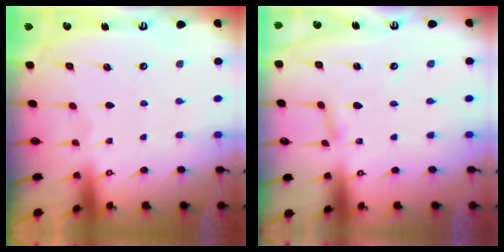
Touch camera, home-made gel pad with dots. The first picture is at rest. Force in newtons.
{"total": 3.0, "press": 3.0, "slide": 0.2}